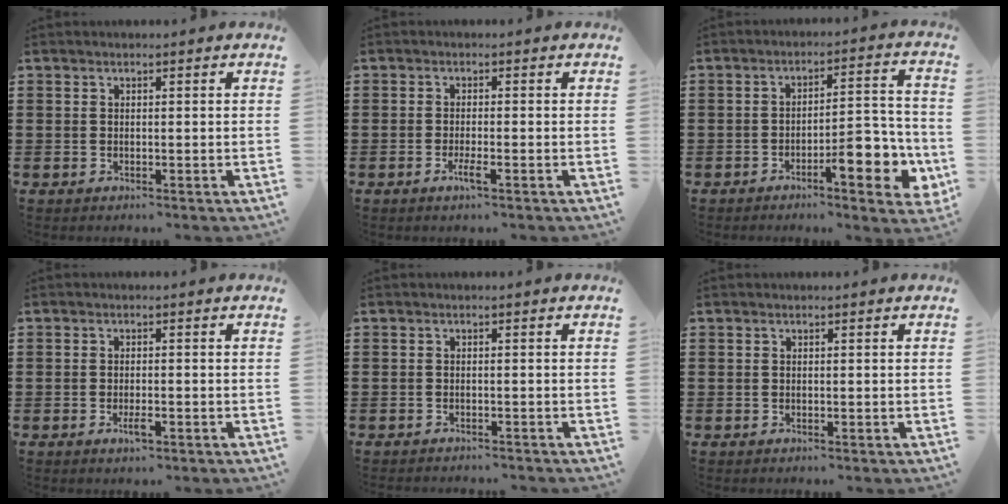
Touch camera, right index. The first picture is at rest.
{"total": 2.5, "force": [-1.3, 0.2, 2.1], "torque": [-0.050, -0.007, -0.029]}
{"total": 8.2, "force": [-3.8, 2.3, 6.8], "torque": [-0.092, 0.001, -0.064]}
{"total": 2.2, "force": [-1.0, 0.6, 1.8], "torque": [-0.040, -0.003, -0.021]}
{"total": 0.8, "force": [-0.8, -0.1, 0.1], "torque": [-0.004, -0.001, -0.017]}
{"total": 0.0}